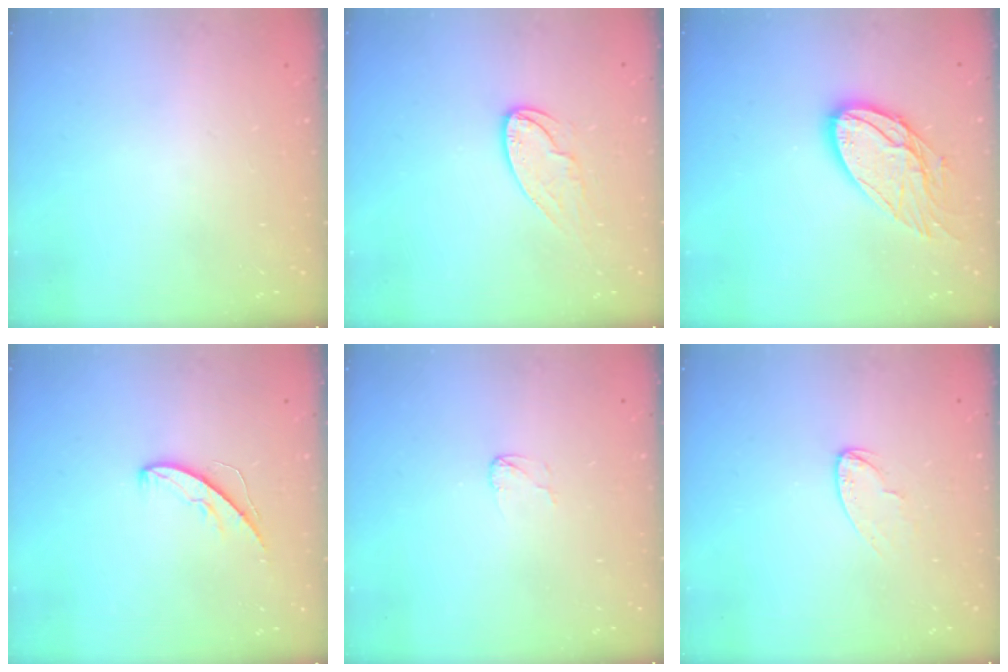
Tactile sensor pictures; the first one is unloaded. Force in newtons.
{"total": 8.4, "press": 8.4, "slide": 0.5}
{"total": 14.0, "press": 13.9, "slide": 1.2}
{"total": 5.0, "press": 5.0, "slide": 0.4}
{"total": 2.7, "press": 2.7, "slide": 0.2}
{"total": 5.1, "press": 5.1, "slide": 0.4}